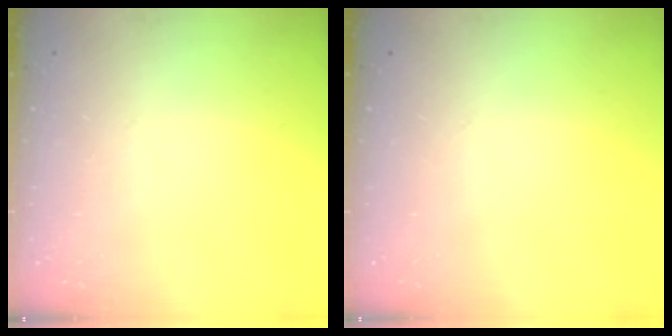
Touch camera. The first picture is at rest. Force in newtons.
{"total": 0.0}